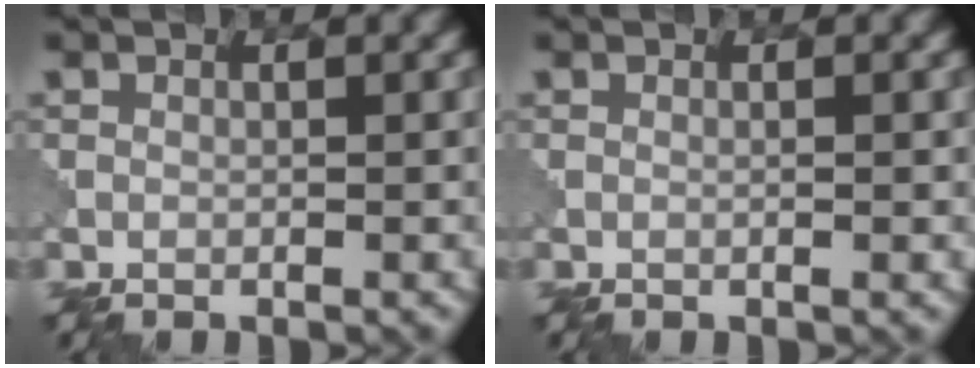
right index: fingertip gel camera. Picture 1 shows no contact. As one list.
[{"total": 1.4, "force": [0.0, 0.6, 1.2], "torque": [0.003, 0.010, -0.013]}]